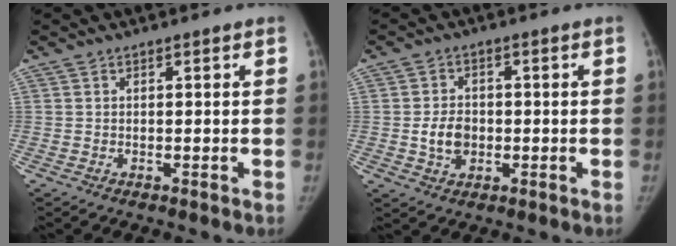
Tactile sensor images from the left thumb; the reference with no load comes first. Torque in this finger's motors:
{"motor_torque": [-0.14, 0.12, 0.45, -0.37, 0.02]}